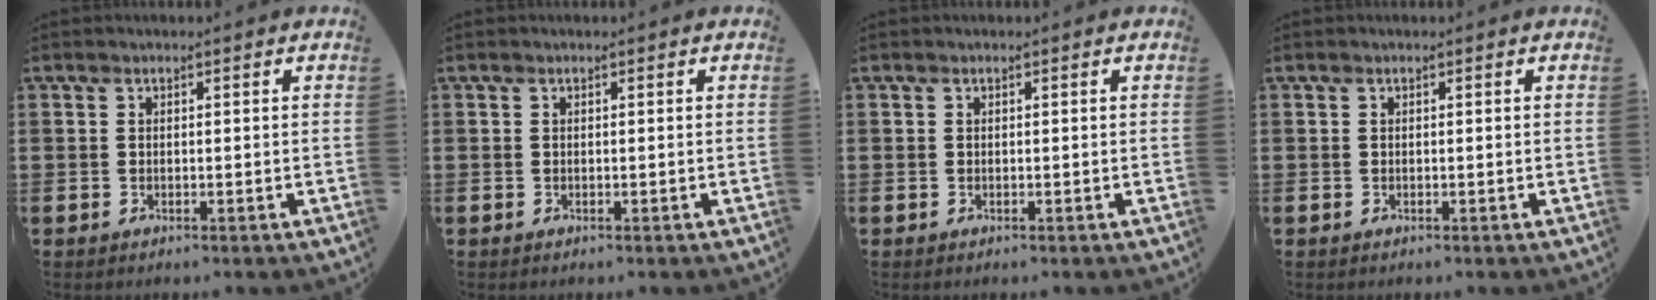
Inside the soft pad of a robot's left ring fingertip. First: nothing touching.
{"total": 0.0}
{"total": 0.0}
{"total": 0.0}